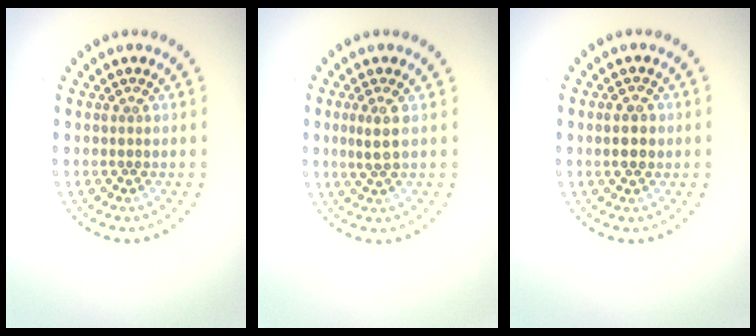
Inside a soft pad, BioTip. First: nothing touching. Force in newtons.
{"total": 1.8, "press": 1.4, "slide": 1.1}
{"total": 2.6, "press": 2.6, "slide": 0.2}